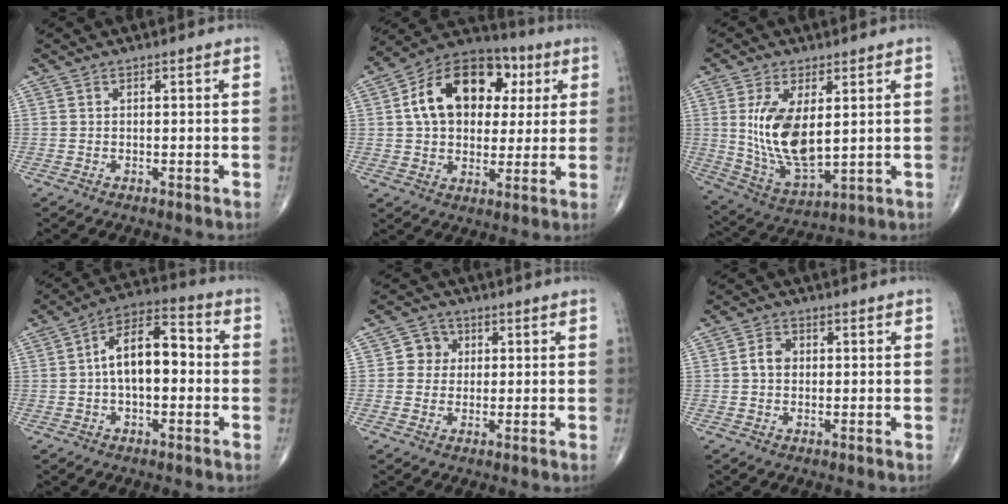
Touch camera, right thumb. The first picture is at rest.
{"total": 18.9, "force": [4.4, 13.0, 12.9], "torque": [-0.177, 0.016, 0.066]}
{"total": 13.8, "force": [2.3, 6.7, 11.8], "torque": [-0.220, -0.024, 0.059]}
{"total": 12.2, "force": [-0.1, 6.5, 10.3], "torque": [-0.160, 0.040, -0.014]}
{"total": 4.3, "force": [0.7, 4.1, 1.1], "torque": [0.012, 0.006, 0.003]}
{"total": 3.1, "force": [0.1, 2.5, 1.9], "torque": [-0.029, 0.009, -0.004]}